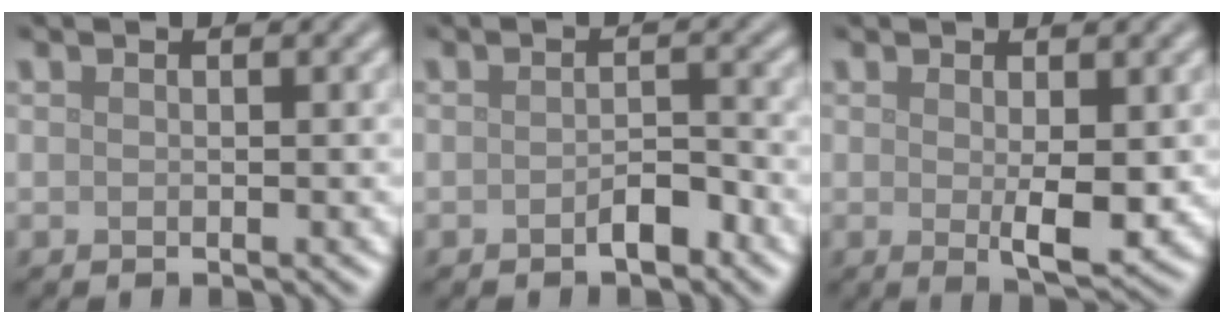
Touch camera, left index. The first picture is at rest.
{"total": 1.8, "force": [-1.2, 0.7, 1.1], "torque": [-0.018, 0.002, -0.020]}
{"total": 3.0, "force": [0.1, 0.8, 2.9], "torque": [-0.046, -0.009, 0.005]}